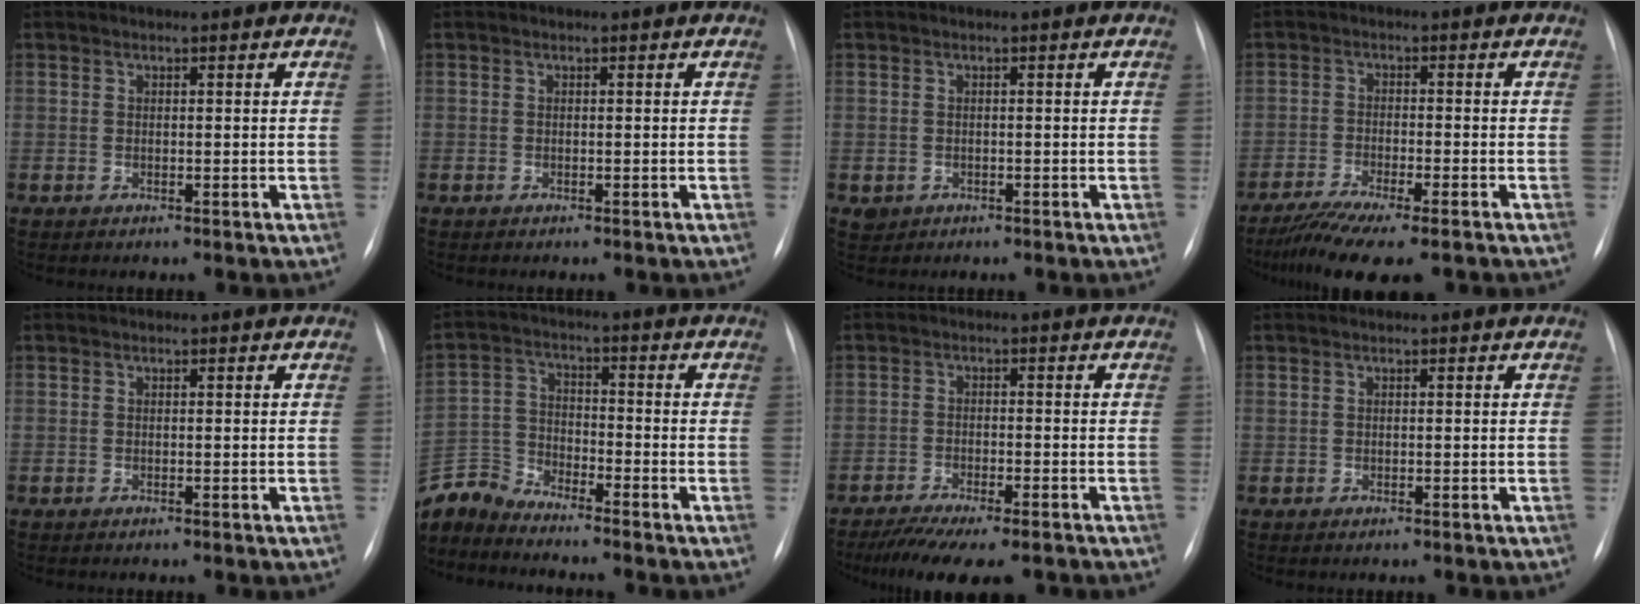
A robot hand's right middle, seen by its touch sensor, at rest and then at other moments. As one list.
[{"total": 0.0}, {"total": 1.4, "force": [-0.5, 1.3, 0.3], "torque": [-0.004, 0.003, -0.001]}, {"total": 10.7, "force": [-8.5, 1.2, 6.3], "torque": [-0.103, -0.021, -0.134]}, {"total": 0.0}, {"total": 7.6, "force": [-7.6, 0.7, 0.5], "torque": [-0.018, 0.003, -0.153]}, {"total": 11.1, "force": [-9.0, 2.4, 5.9], "torque": [-0.086, -0.013, -0.134]}, {"total": 0.0}]